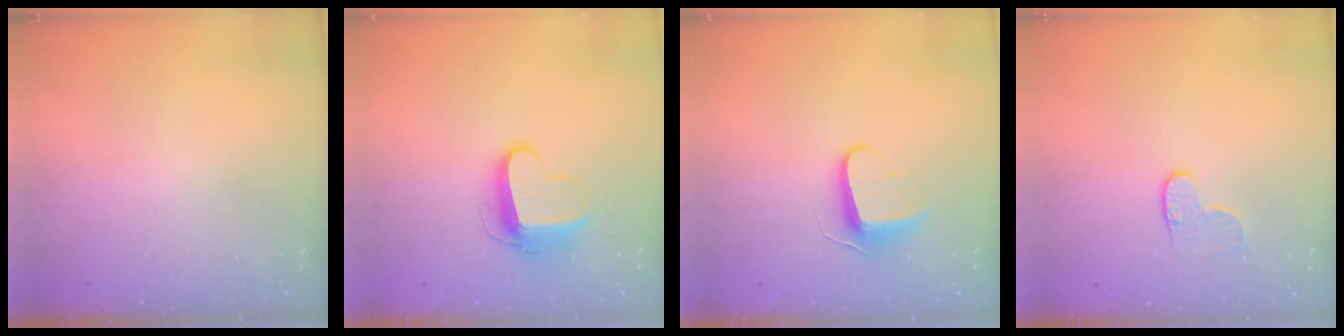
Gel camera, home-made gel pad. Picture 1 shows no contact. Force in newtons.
{"total": 10.7, "press": 10.6, "slide": 1.1}
{"total": 9.3, "press": 9.3, "slide": 0.1}
{"total": 6.3, "press": 6.3, "slide": 0.3}